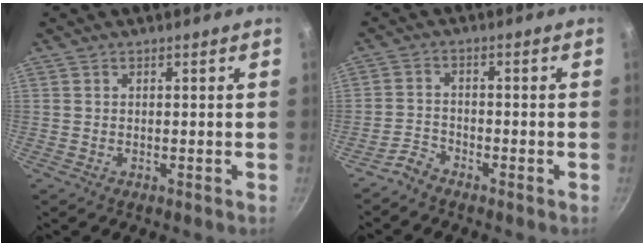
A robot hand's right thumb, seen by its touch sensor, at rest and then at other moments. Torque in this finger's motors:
{"motor_torque": [0.92, -0.02, 0.13, -0.40, -0.01]}